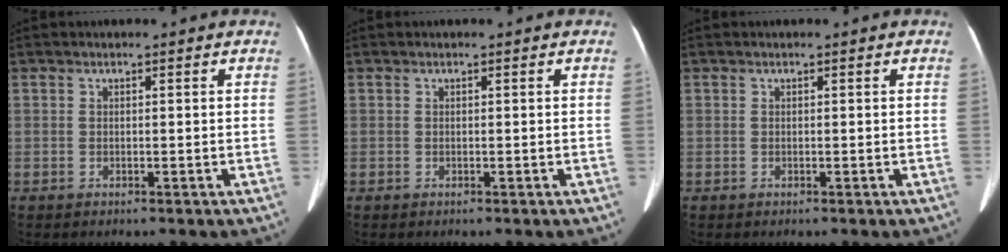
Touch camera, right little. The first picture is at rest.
{"total": 0.0}
{"total": 0.0}